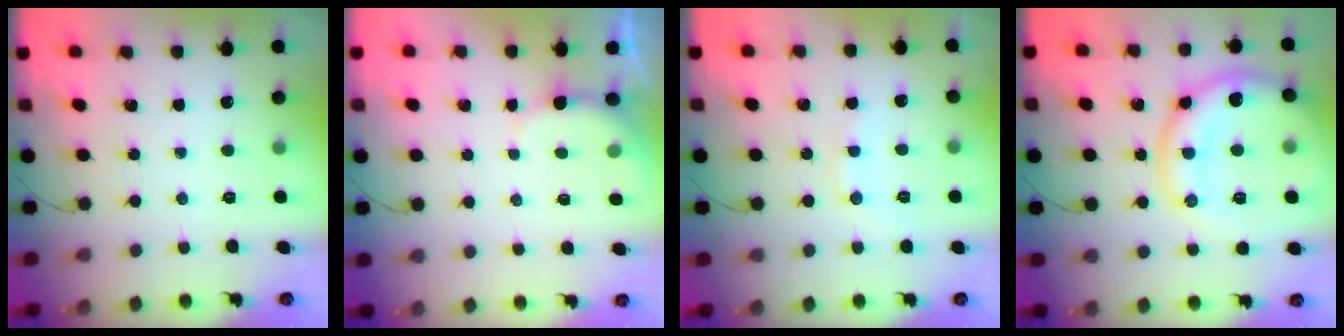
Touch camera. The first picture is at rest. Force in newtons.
{"total": 2.8, "press": 2.7, "slide": 0.7}
{"total": 7.0, "press": 7.0, "slide": 0.8}
{"total": 15.6, "press": 15.5, "slide": 1.1}